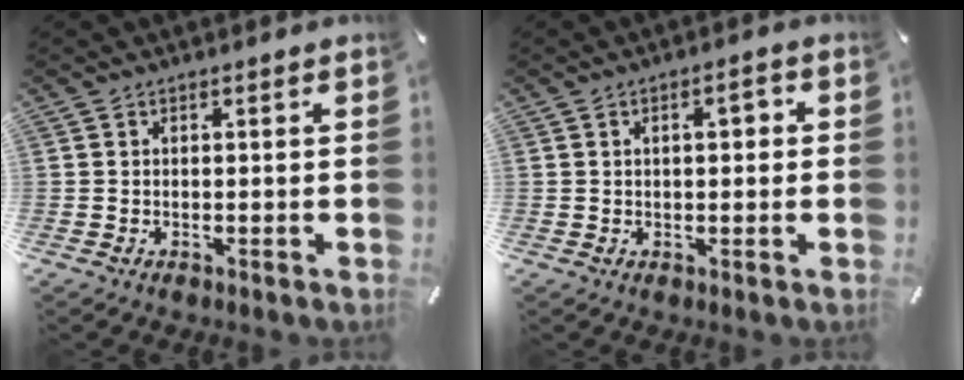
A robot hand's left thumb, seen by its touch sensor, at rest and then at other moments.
{"total": 3.9, "force": [0.6, 1.9, 3.3], "torque": [-0.051, 0.005, 0.002]}